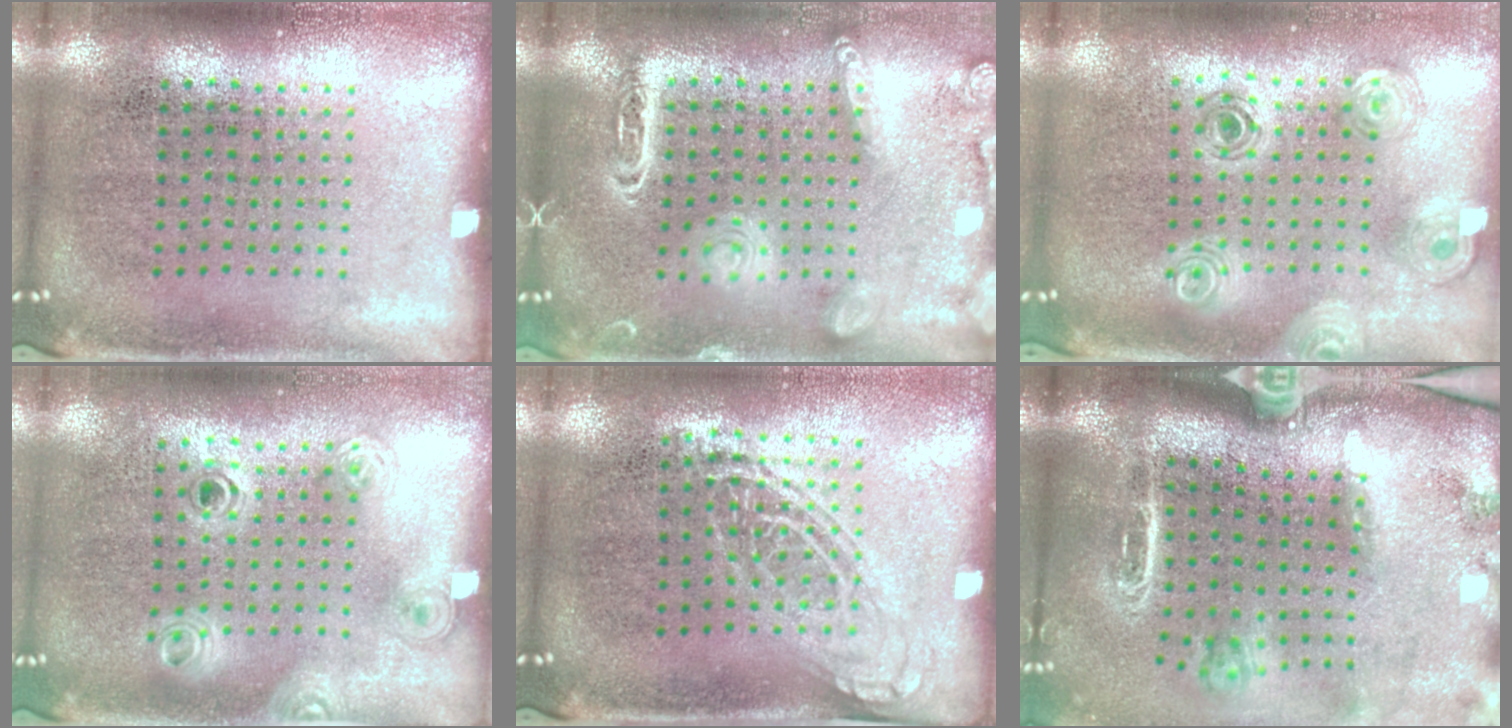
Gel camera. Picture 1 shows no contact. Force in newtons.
{"total": 2.0, "press": 1.9, "slide": 0.1}
{"total": 1.1, "press": 1.1, "slide": 0.3}
{"total": 1.2, "press": 1.0, "slide": 0.6}
{"total": 1.4, "press": 1.1, "slide": 0.8}
{"total": 2.9, "press": 2.0, "slide": 2.0}